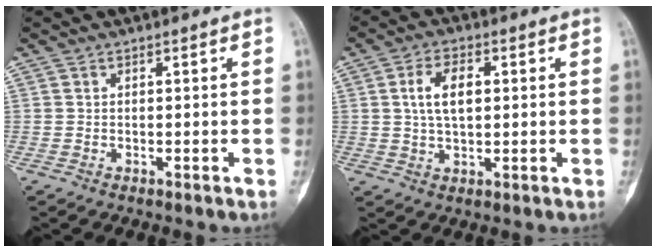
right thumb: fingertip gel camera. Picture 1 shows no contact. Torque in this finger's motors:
{"motor_torque": [0.62, 0.66, 0.48, -0.46, 0.30]}